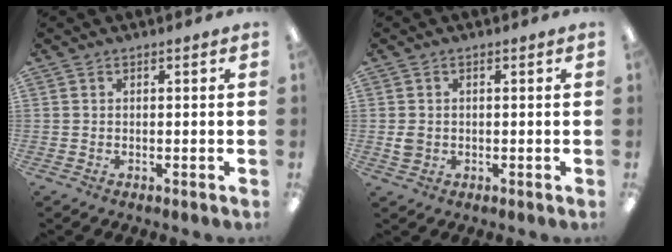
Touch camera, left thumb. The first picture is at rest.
{"total": 2.5, "force": [0.0, 2.1, 1.3], "torque": [-0.015, 0.002, -0.003]}